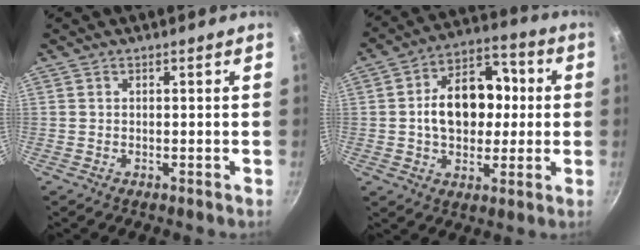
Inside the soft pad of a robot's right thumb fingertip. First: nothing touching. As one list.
[{"total": 15.7, "force": [0.7, 10.7, 11.4], "torque": [-0.142, 0.031, 0.007]}]